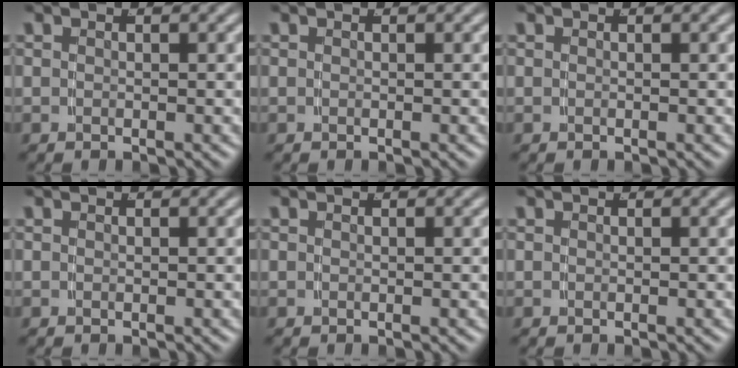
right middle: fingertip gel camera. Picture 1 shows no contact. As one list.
[{"total": 0.0}, {"total": 0.0}, {"total": 0.0}, {"total": 0.0}, {"total": 0.0}]